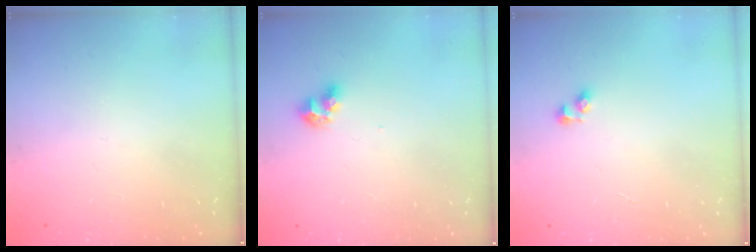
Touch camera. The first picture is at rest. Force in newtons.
{"total": 6.8, "press": 6.8, "slide": 0.6}
{"total": 2.0, "press": 2.0, "slide": 0.3}